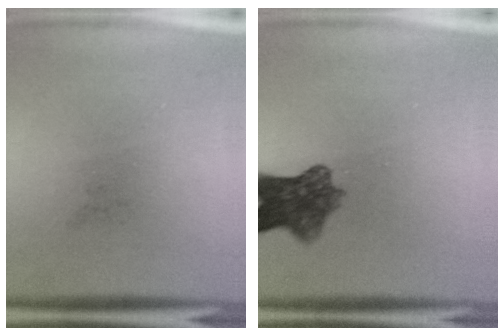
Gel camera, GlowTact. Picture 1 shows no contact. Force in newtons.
{"total": 7.1}